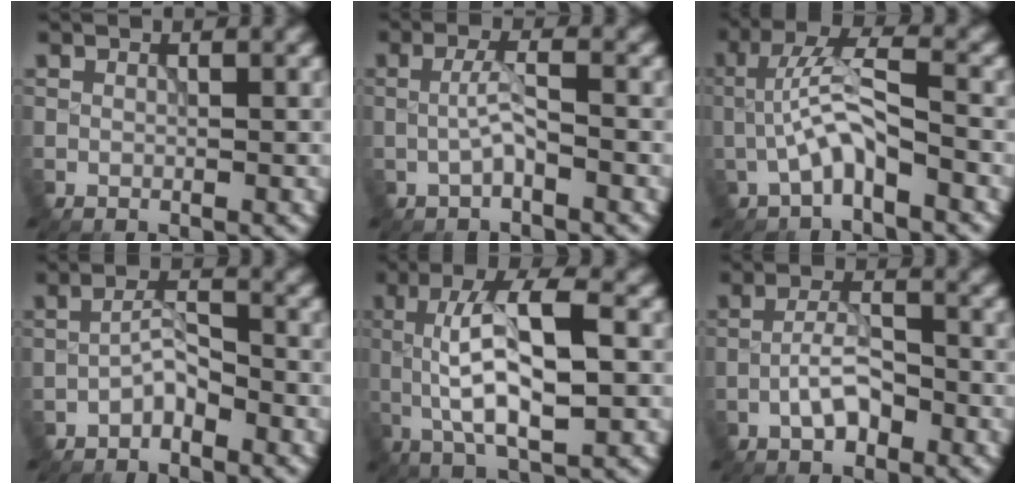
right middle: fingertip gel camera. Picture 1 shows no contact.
{"total": 2.1, "force": [-0.6, 0.5, 1.9], "torque": [-0.040, 0.007, -0.017]}
{"total": 4.1, "force": [-1.5, 1.1, 3.6], "torque": [-0.075, 0.019, -0.034]}
{"total": 2.0, "force": [-1.4, 0.7, 1.3], "torque": [-0.019, 0.013, -0.030]}
{"total": 8.9, "force": [0.2, 3.0, 8.4], "torque": [-0.147, 0.014, -0.003]}
{"total": 3.3, "force": [-1.5, 1.4, 2.5], "torque": [-0.046, 0.008, -0.031]}